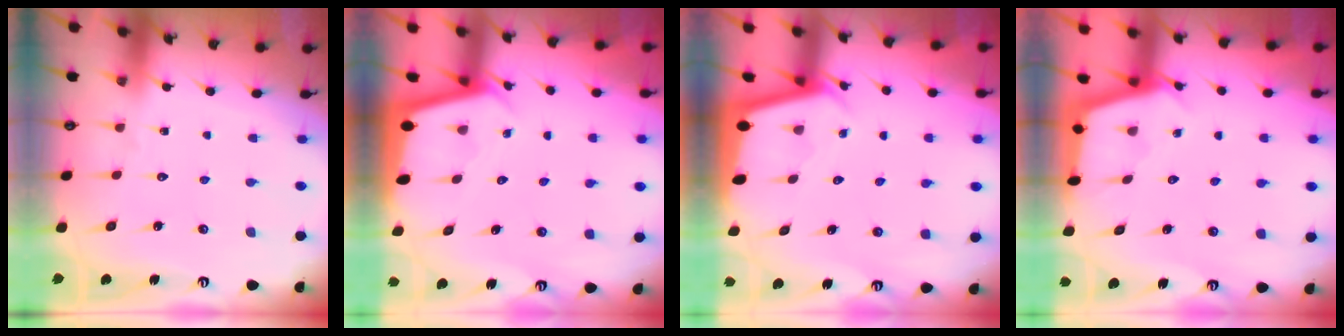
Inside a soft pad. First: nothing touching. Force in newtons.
{"total": 2.2, "press": 2.2, "slide": 0.1}
{"total": 2.2, "press": 2.2, "slide": 0.1}
{"total": 2.9, "press": 2.9, "slide": 0.3}